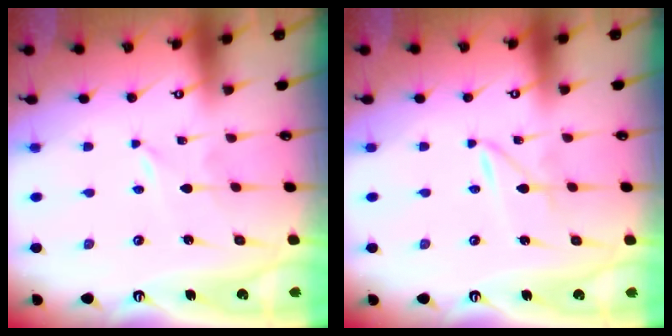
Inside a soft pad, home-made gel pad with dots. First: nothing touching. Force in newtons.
{"total": 1.6, "press": 1.5, "slide": 0.2}